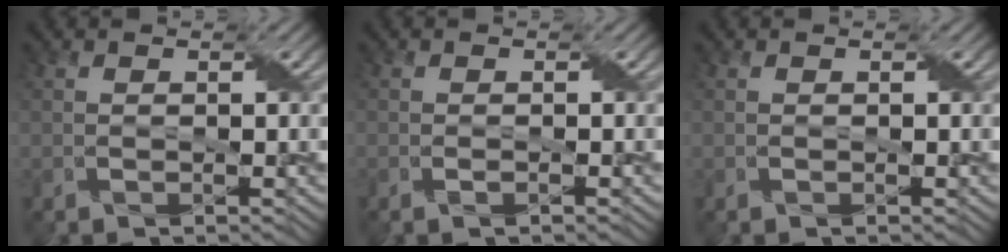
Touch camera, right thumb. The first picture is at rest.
{"total": 0.5, "force": [-0.3, 0.1, 0.4], "torque": [-0.006, 0.001, -0.008]}
{"total": 0.0}